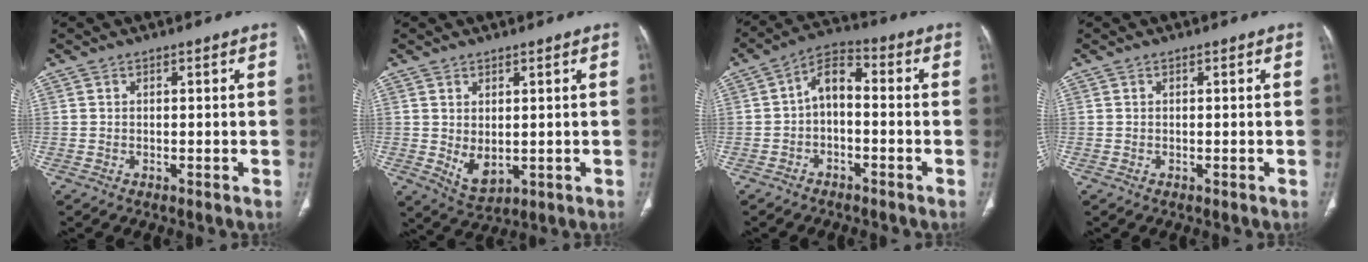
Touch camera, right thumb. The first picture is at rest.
{"total": 5.0, "force": [0.0, 3.0, 4.0], "torque": [-0.064, -0.011, 0.019]}
{"total": 6.8, "force": [-1.3, 4.1, 5.4], "torque": [-0.083, 0.036, -0.036]}
{"total": 0.0}